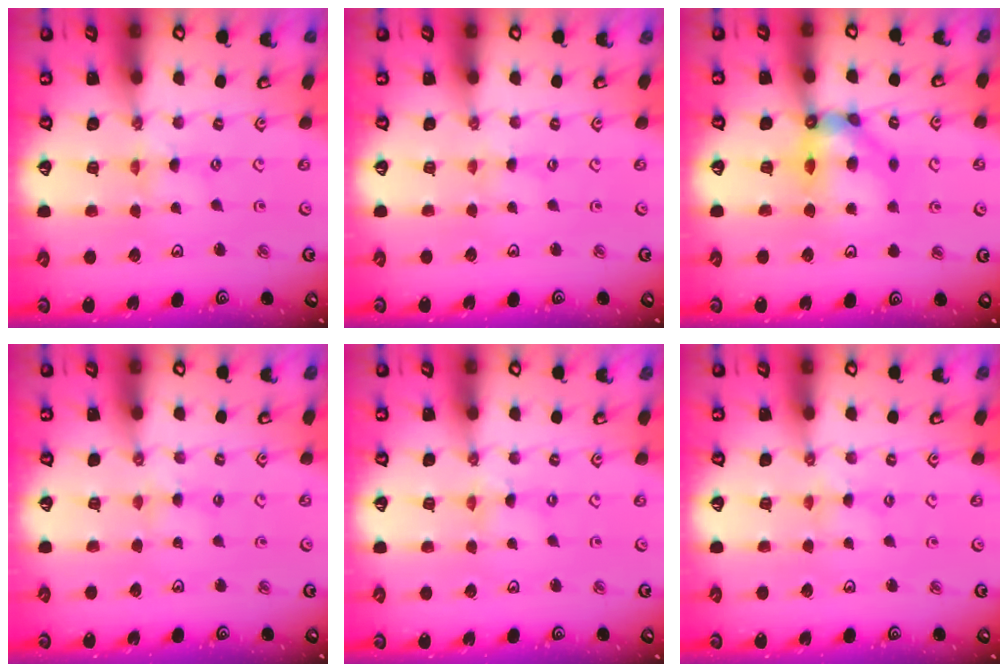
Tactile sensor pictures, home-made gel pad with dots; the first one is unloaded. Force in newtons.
{"total": 0.5, "press": 0.5, "slide": 0.2}
{"total": 10.5, "press": 10.5, "slide": 0.9}
{"total": 2.7, "press": 2.7, "slide": 0.5}
{"total": 0.8, "press": 0.8, "slide": 0.2}
{"total": 1.8, "press": 1.8, "slide": 0.4}